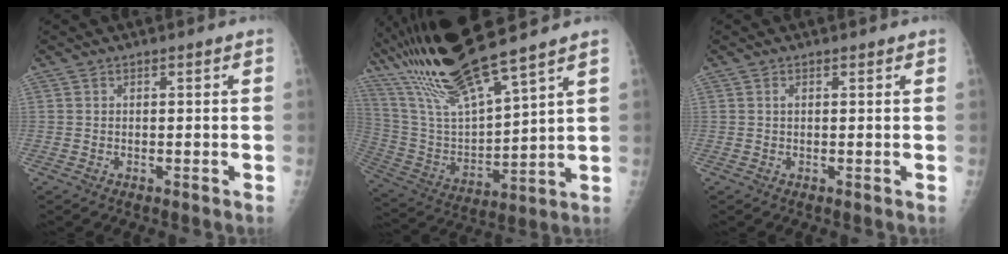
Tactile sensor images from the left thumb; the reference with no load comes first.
{"total": 20.5, "force": [16.0, 2.4, 12.6], "torque": [-0.225, -0.062, 0.316]}
{"total": 0.7, "force": [0.4, 0.4, 0.5], "torque": [-0.008, -0.001, 0.004]}